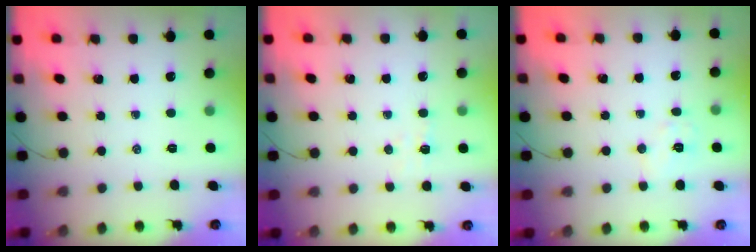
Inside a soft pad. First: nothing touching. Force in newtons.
{"total": 3.5, "press": 3.4, "slide": 0.8}
{"total": 5.9, "press": 5.8, "slide": 1.2}